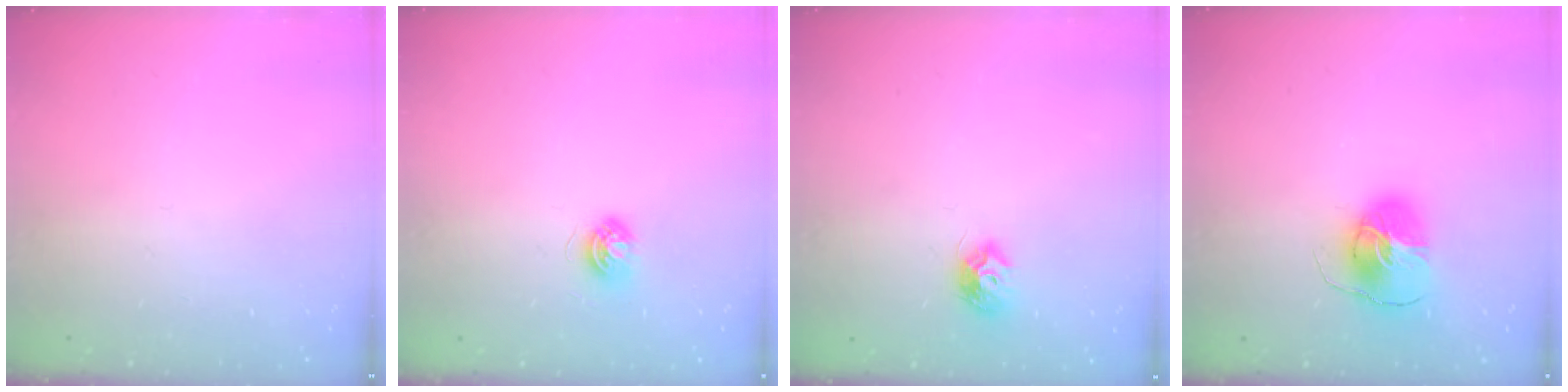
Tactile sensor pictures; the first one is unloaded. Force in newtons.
{"total": 5.4, "press": 5.4, "slide": 0.5}
{"total": 8.0, "press": 8.0, "slide": 0.5}
{"total": 9.1, "press": 9.1, "slide": 0.8}